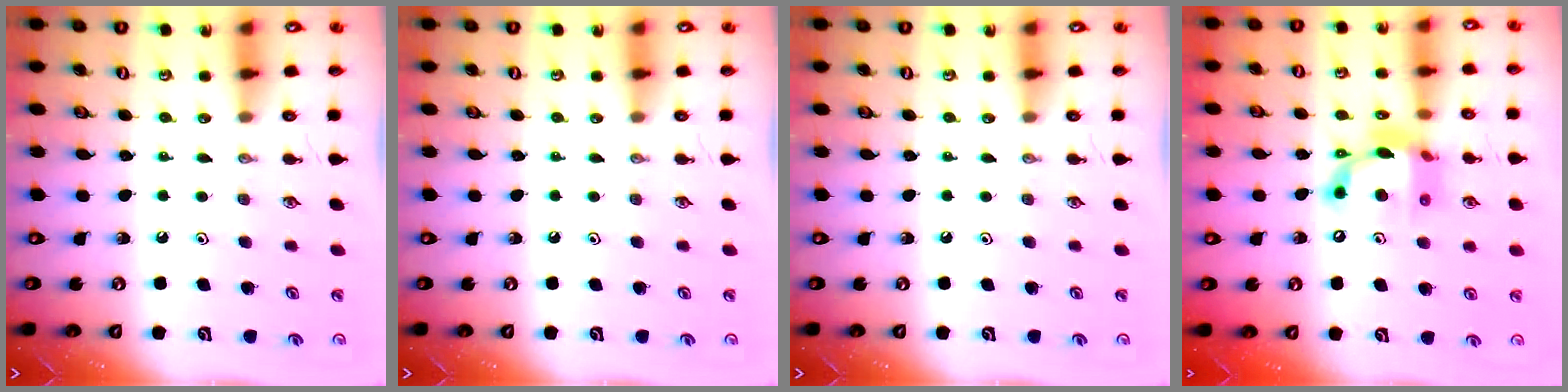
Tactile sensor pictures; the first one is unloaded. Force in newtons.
{"total": 0.0}
{"total": 0.0}
{"total": 13.7, "press": 13.7, "slide": 0.5}